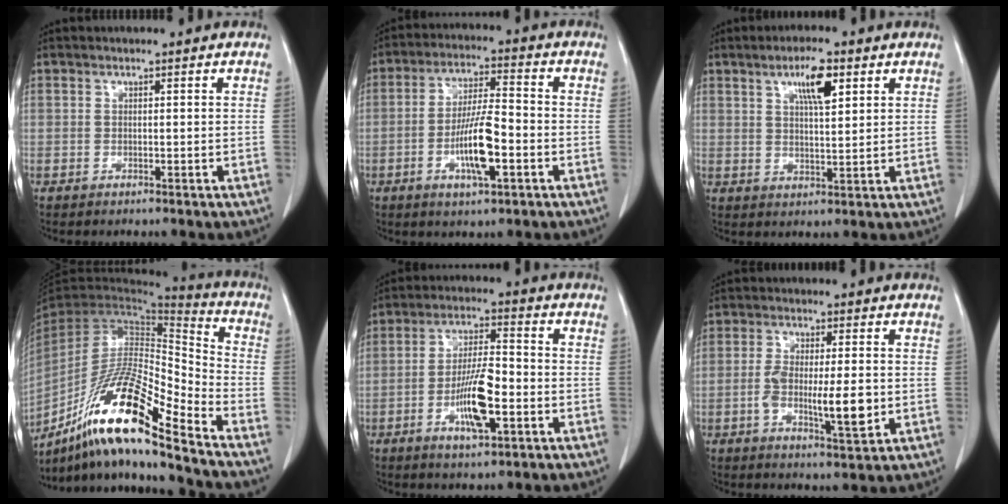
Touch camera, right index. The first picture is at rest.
{"total": 9.5, "force": [-3.1, 1.8, 8.9], "torque": [-0.167, 0.001, -0.056]}
{"total": 6.2, "force": [3.1, 1.3, 5.3], "torque": [-0.093, 0.001, 0.052]}
{"total": 19.5, "force": [-13.0, 1.7, 14.4], "torque": [-0.286, -0.017, -0.237]}
{"total": 9.6, "force": [-3.2, 2.2, 8.8], "torque": [-0.167, 0.001, -0.056]}
{"total": 8.3, "force": [-1.4, 1.9, 7.9], "torque": [-0.136, -0.007, -0.023]}